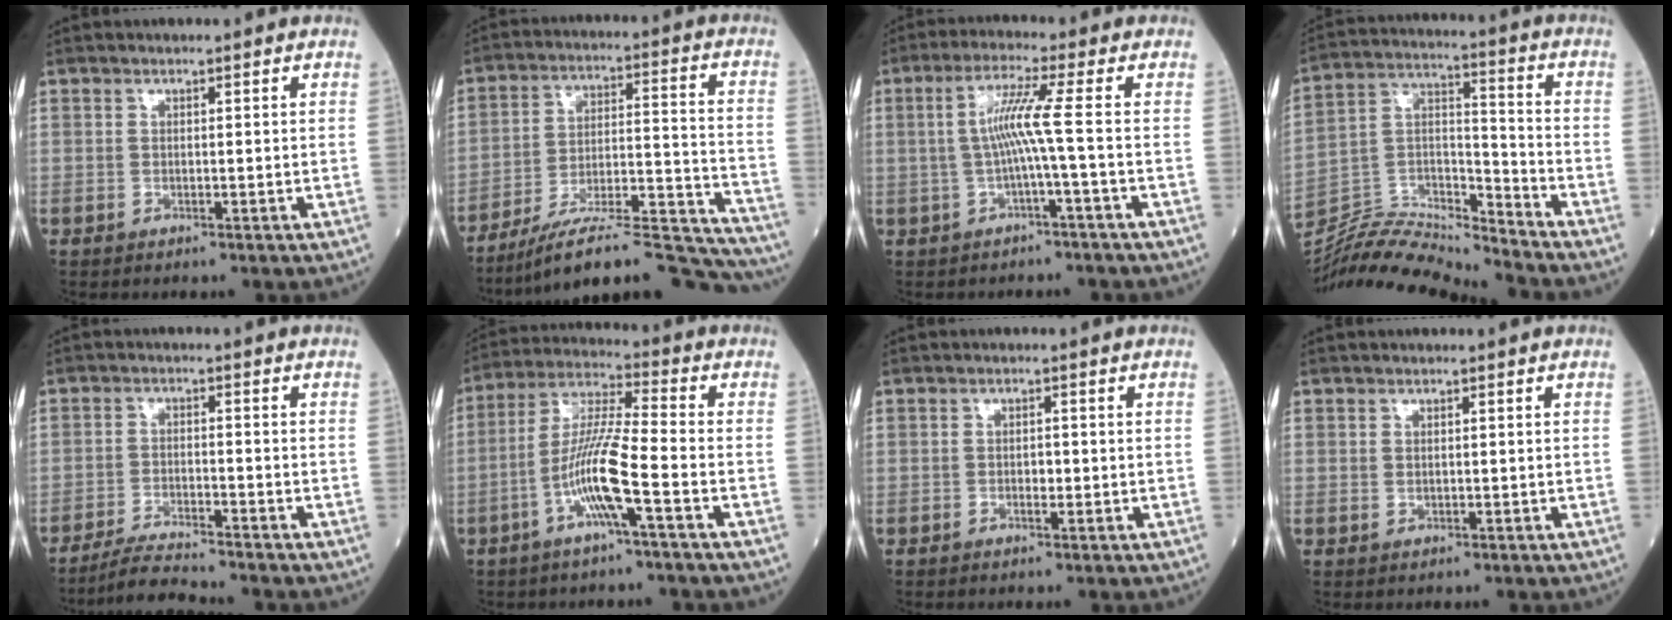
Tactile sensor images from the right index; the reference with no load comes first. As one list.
[{"total": 21.9, "force": [-20.4, 1.2, 8.0], "torque": [-0.075, 0.028, -0.302]}, {"total": 5.7, "force": [-0.4, -1.4, 5.5], "torque": [-0.111, 0.014, -0.004]}, {"total": 15.3, "force": [-15.1, -1.0, 2.2], "torque": [-0.038, 0.038, -0.281]}, {"total": 5.3, "force": [-4.9, -1.0, 1.5], "torque": [-0.029, -0.021, -0.094]}, {"total": 10.3, "force": [-3.8, 0.1, 9.6], "torque": [-0.193, 0.003, -0.077]}, {"total": 1.5, "force": [-0.3, 0.7, 1.3], "torque": [-0.022, 0.002, -0.004]}, {"total": 0.7, "force": [0.2, 0.5, 0.4], "torque": [-0.006, -0.002, 0.007]}]